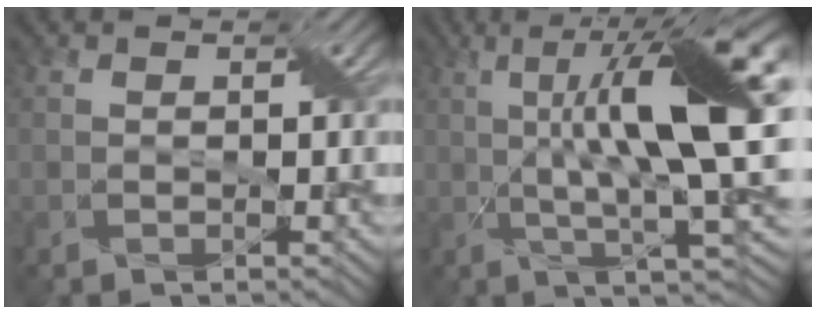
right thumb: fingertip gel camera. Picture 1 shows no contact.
{"total": 14.8, "force": [2.0, 3.9, 14.1], "torque": [-0.230, 0.009, 0.030]}